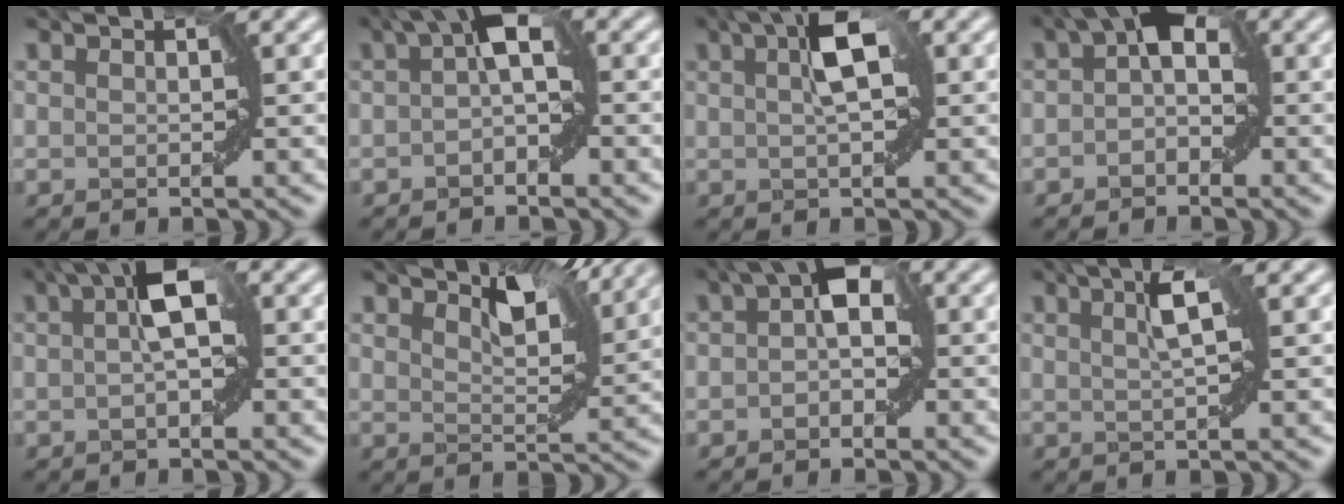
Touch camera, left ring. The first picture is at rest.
{"total": 4.3, "force": [0.5, 1.7, 3.9], "torque": [-0.051, 0.020, -0.005]}
{"total": 4.6, "force": [1.4, 1.7, 4.1], "torque": [-0.067, 0.012, 0.017]}
{"total": 4.5, "force": [0.6, 2.7, 3.6], "torque": [-0.045, 0.021, -0.004]}
{"total": 4.5, "force": [0.9, 1.5, 4.1], "torque": [-0.063, 0.015, 0.005]}
{"total": 4.7, "force": [3.7, 1.1, 2.7], "torque": [-0.053, 0.001, 0.058]}
{"total": 4.2, "force": [0.6, 2.3, 3.5], "torque": [-0.046, 0.017, -0.004]}
{"total": 2.7, "force": [1.0, 0.4, 2.4], "torque": [-0.039, 0.007, 0.018]}